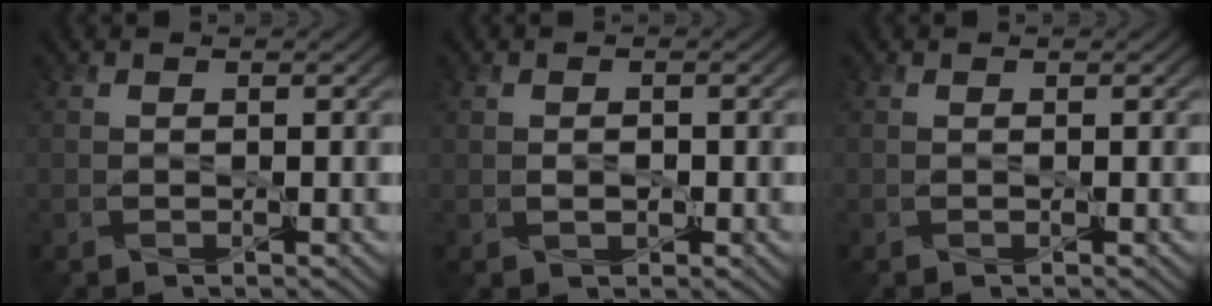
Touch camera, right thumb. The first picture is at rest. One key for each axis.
{"total": 1.2, "fx": -0.3, "fy": 0.9, "fz": 0.7, "tx": -0.024, "ty": -0.004, "tz": -0.003}
{"total": 0.0}